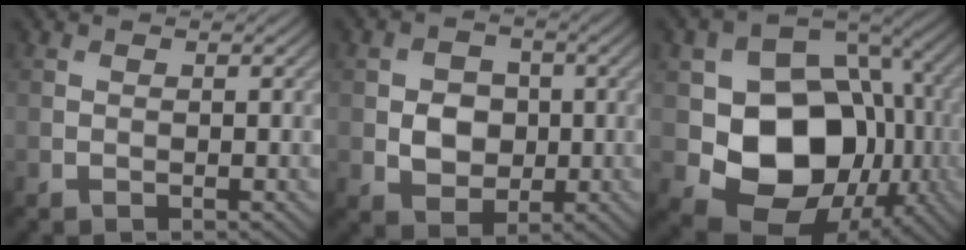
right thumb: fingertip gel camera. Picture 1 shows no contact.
{"total": 4.8, "force": [-0.2, 4.0, 2.5], "torque": [-0.051, -0.001, -0.011]}
{"total": 15.0, "force": [-1.8, 11.5, 9.5], "torque": [-0.143, -0.030, -0.032]}